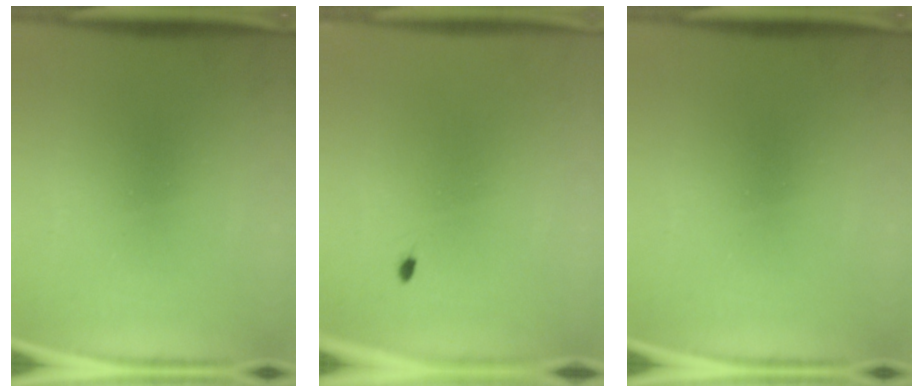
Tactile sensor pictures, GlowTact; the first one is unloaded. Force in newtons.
{"total": 0.5}
{"total": 0.0}